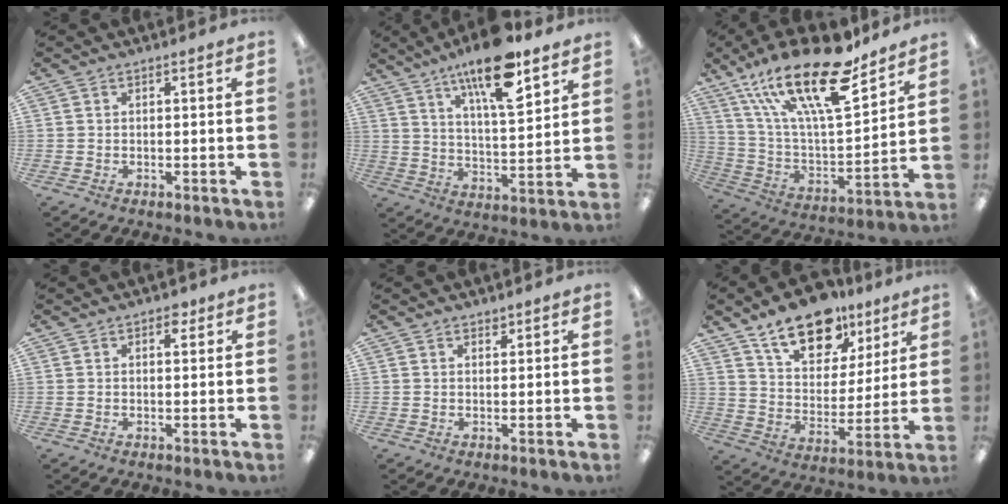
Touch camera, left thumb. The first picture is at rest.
{"total": 17.0, "force": [11.5, 5.1, 11.4], "torque": [-0.190, -0.055, 0.187]}
{"total": 25.3, "force": [17.5, 7.8, 16.5], "torque": [-0.299, -0.104, 0.299]}
{"total": 2.5, "force": [1.6, 1.5, 1.2], "torque": [-0.001, -0.005, 0.022]}
{"total": 1.4, "force": [1.3, 0.6, 0.2], "torque": [0.005, -0.004, 0.023]}
{"total": 17.2, "force": [12.4, 8.9, 8.0], "torque": [-0.127, -0.068, 0.219]}